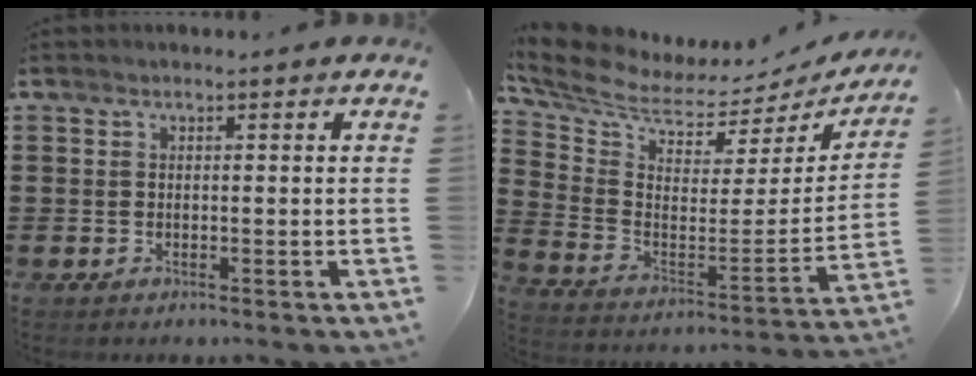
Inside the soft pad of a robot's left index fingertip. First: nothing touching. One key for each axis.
{"total": 5.5, "fx": 5.0, "fy": 1.6, "fz": 1.6, "tx": -0.064, "ty": -0.054, "tz": 0.083}